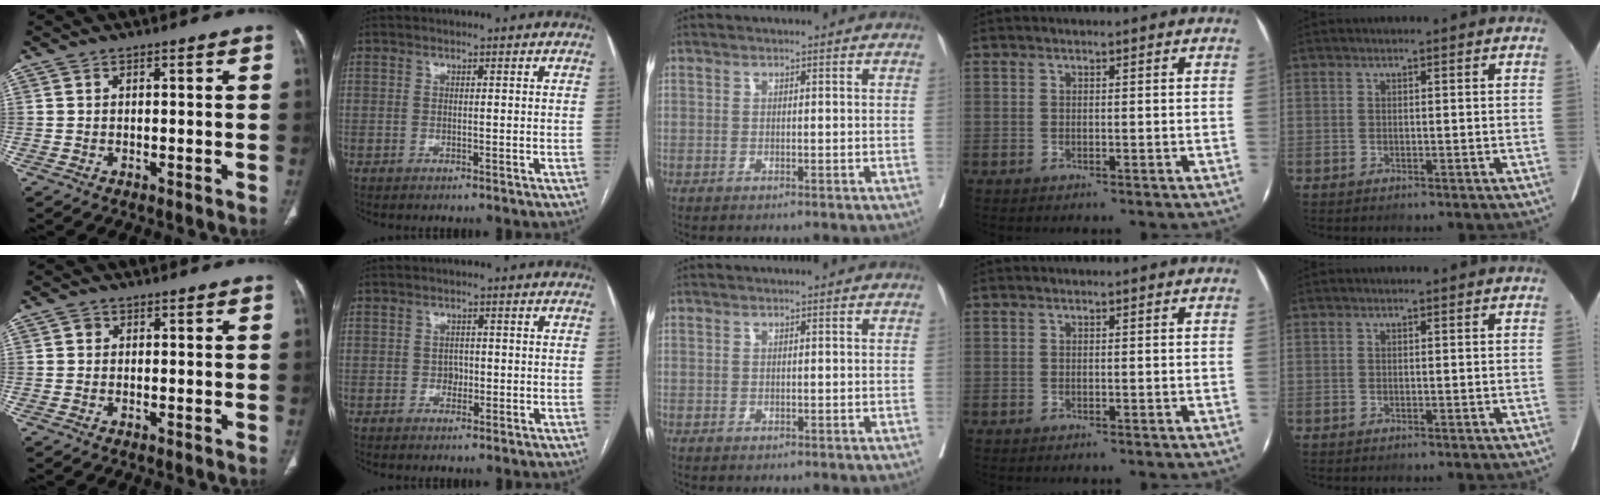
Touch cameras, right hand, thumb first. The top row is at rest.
{"thumb": {"total": 0.8, "force": [0.1, 0.8, 0.3], "torque": [0.000, 0.003, 0.000]}, "index": {"total": 1.4, "force": [-0.3, 1.1, 0.7], "torque": [-0.009, 0.004, -0.006]}}